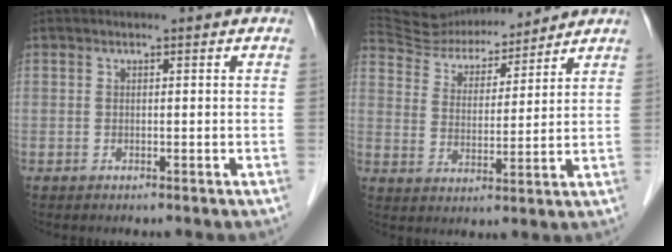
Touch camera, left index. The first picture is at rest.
{"total": 14.7, "force": [14.0, 3.6, 2.8], "torque": [-0.053, 0.019, 0.238]}